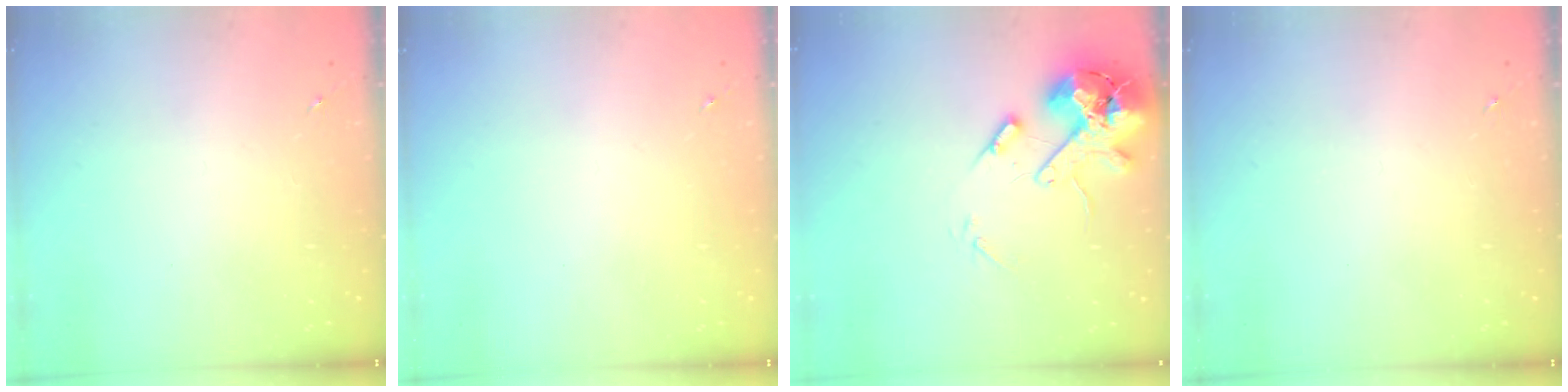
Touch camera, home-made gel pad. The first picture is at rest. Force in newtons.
{"total": 0.0}
{"total": 14.0, "press": 13.8, "slide": 2.4}
{"total": 0.0}